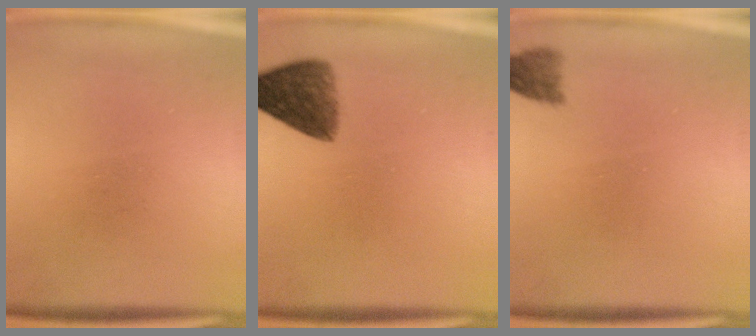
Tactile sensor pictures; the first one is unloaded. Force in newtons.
{"total": 6.7}
{"total": 2.5}